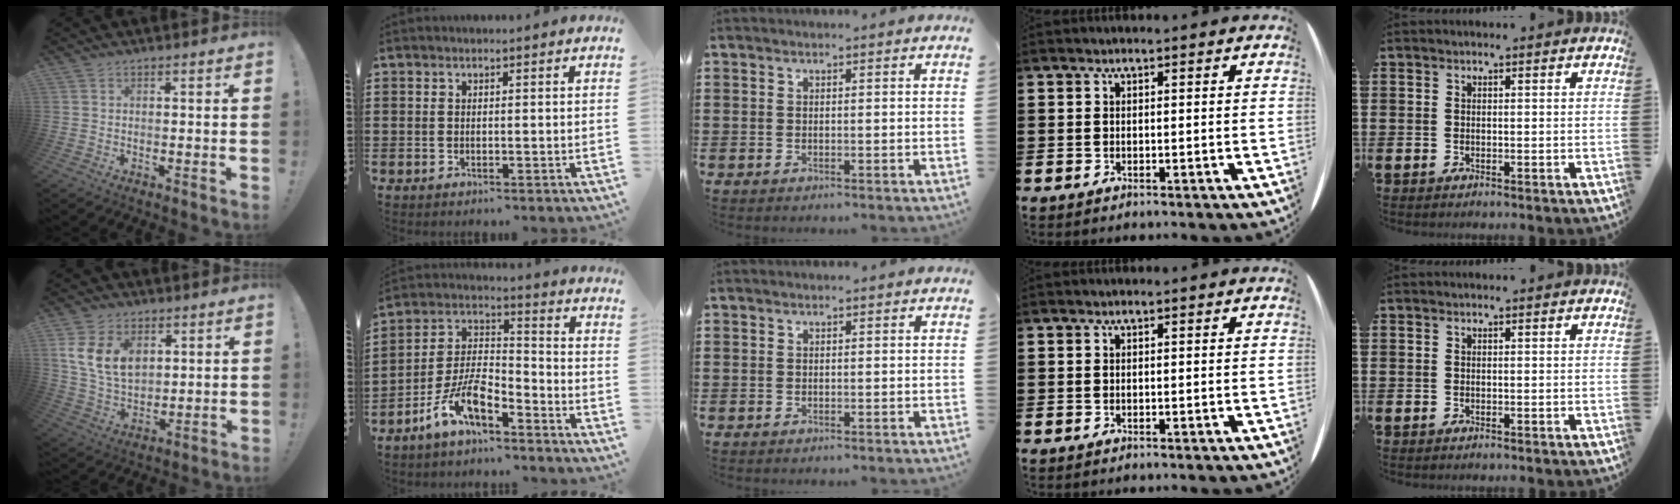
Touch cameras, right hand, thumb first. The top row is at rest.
{"thumb": {"total": 13.1, "force": [4.7, 9.3, 8.0], "torque": [-0.145, -0.013, 0.093]}, "index": {"total": 9.3, "force": [-6.7, 3.6, 5.4], "torque": [-0.125, 0.005, -0.133]}}